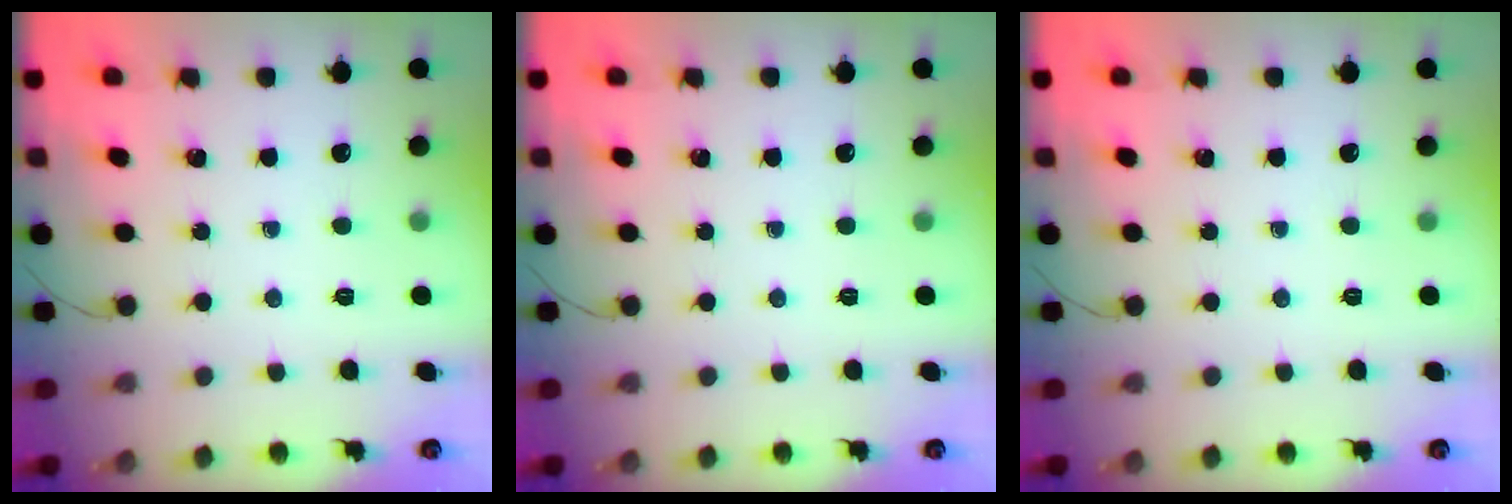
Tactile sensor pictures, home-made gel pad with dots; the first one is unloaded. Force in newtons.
{"total": 0.0}
{"total": 0.0}